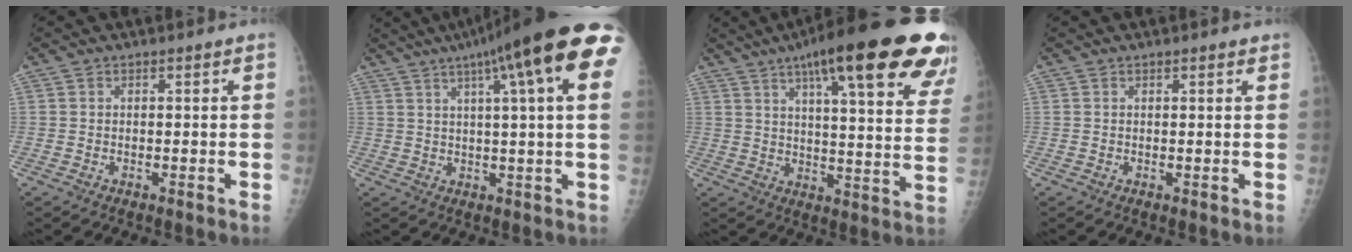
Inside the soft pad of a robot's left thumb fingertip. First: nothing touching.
{"total": 21.9, "force": [10.4, 3.0, 19.0], "torque": [-0.264, 0.016, 0.130]}
{"total": 29.6, "force": [17.7, 6.1, 22.9], "torque": [-0.270, -0.023, 0.237]}
{"total": 1.5, "force": [1.2, 0.3, 0.8], "torque": [-0.007, 0.000, 0.014]}